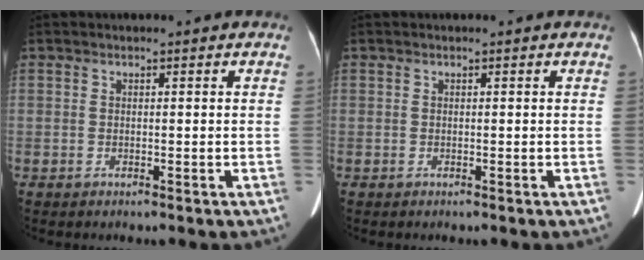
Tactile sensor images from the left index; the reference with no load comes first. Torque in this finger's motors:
{"motor_torque": [-0.10, -0.02, 0.00, 0.00]}